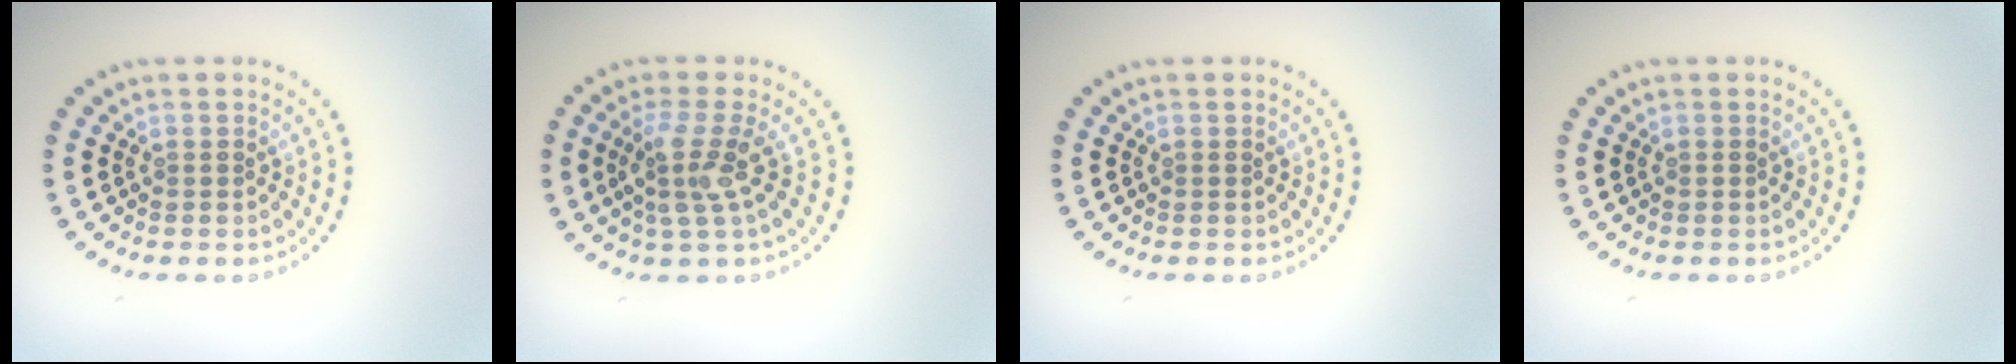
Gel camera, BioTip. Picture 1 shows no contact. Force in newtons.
{"total": 3.2, "press": 2.6, "slide": 1.8}
{"total": 0.0}
{"total": 0.0}